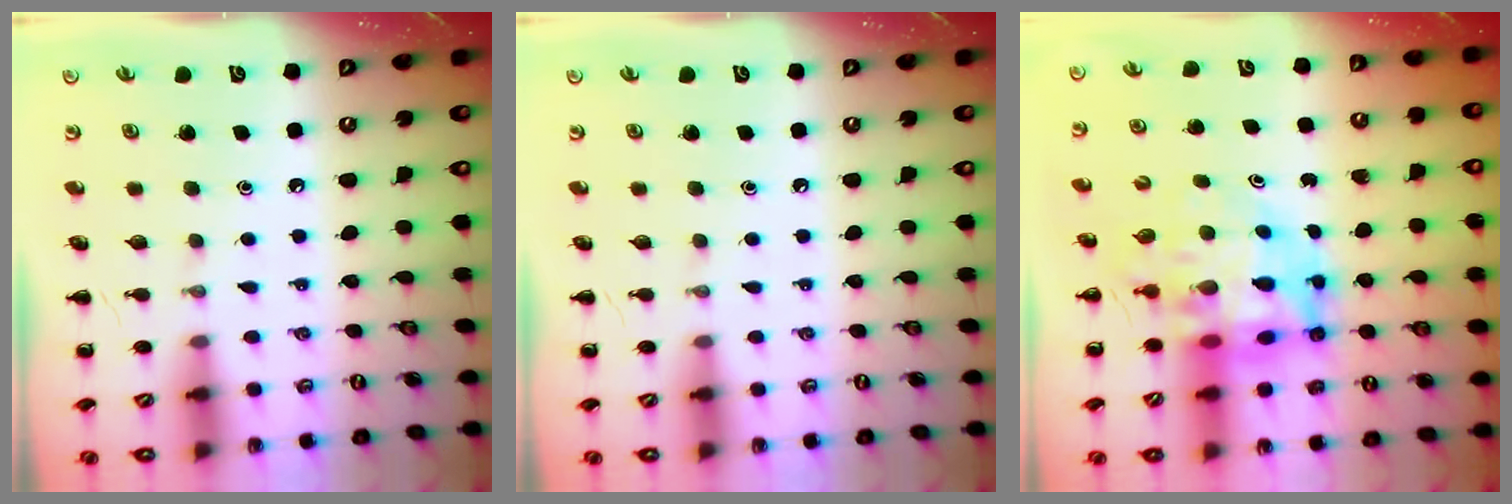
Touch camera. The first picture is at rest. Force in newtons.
{"total": 0.0}
{"total": 12.0, "press": 11.4, "slide": 3.6}